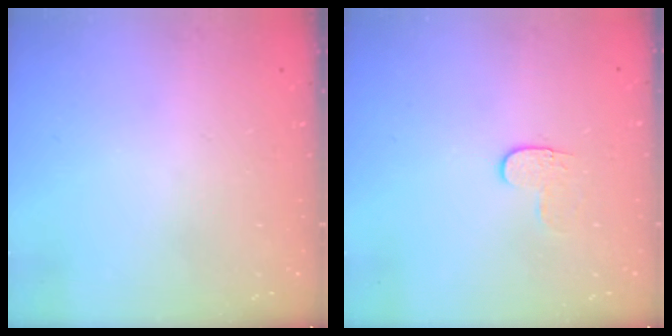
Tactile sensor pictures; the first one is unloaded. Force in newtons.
{"total": 4.0, "press": 3.9, "slide": 0.5}